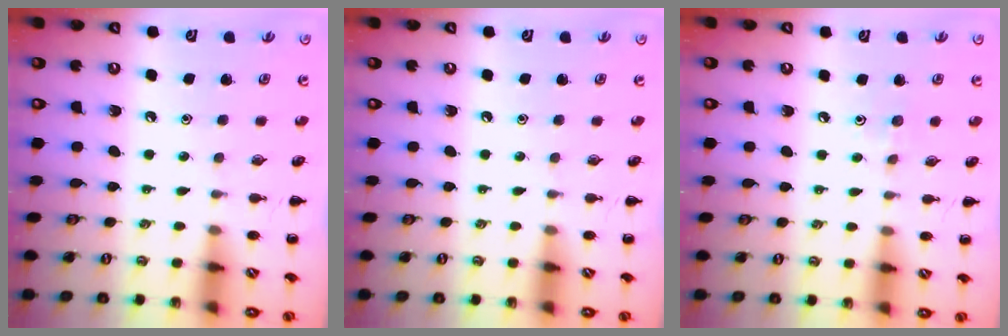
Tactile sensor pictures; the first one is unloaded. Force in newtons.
{"total": 0.0}
{"total": 3.7, "press": 3.3, "slide": 1.6}